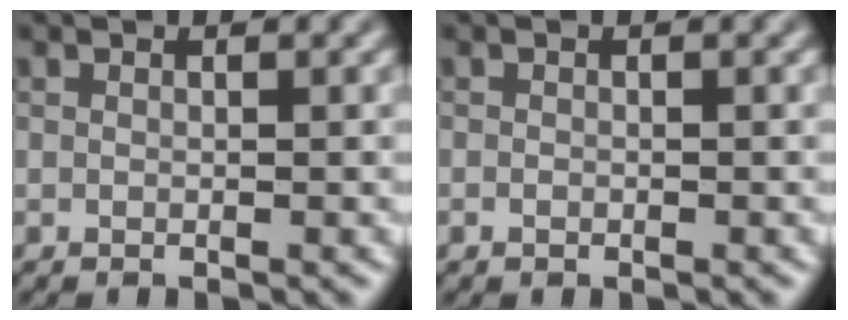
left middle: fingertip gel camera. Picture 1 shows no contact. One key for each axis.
{"total": 0.5, "fx": -0.2, "fy": 0.4, "fz": 0.2, "tx": -0.002, "ty": -0.002, "tz": -0.004}